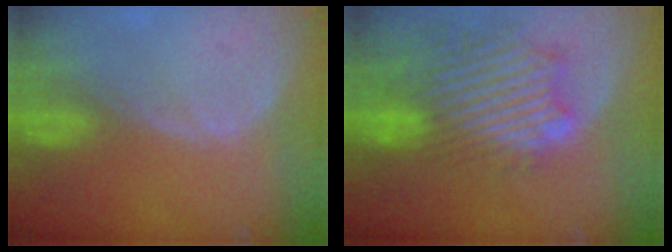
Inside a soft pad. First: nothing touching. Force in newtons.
{"total": 12.7, "press": 11.4, "slide": 5.6}